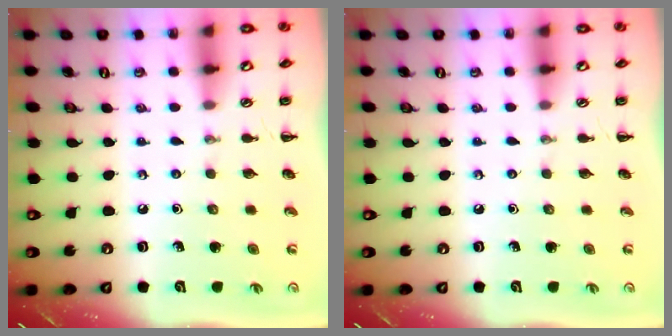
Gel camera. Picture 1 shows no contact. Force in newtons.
{"total": 0.0}